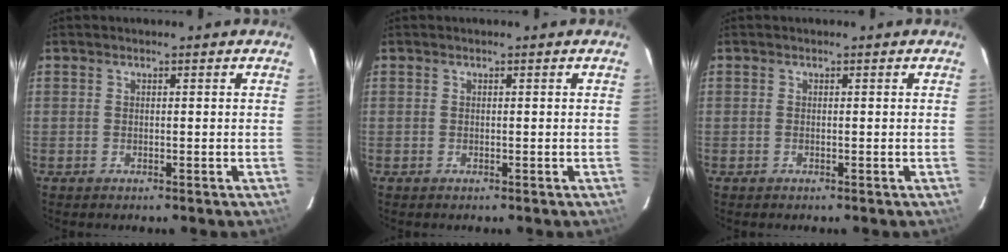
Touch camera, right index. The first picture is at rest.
{"total": 0.0}
{"total": 0.0}